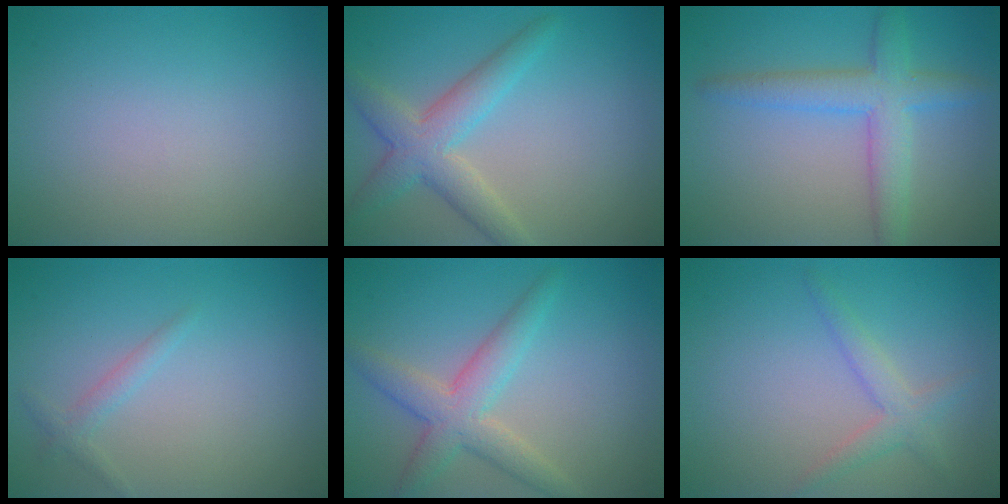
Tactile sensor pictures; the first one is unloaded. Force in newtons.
{"total": 3.5, "press": 3.5, "slide": 0.2}
{"total": 4.4, "press": 4.4, "slide": 0.2}
{"total": 1.1, "press": 1.1, "slide": 0.0}
{"total": 4.1, "press": 4.1, "slide": 0.1}
{"total": 2.2, "press": 2.2, "slide": 0.1}